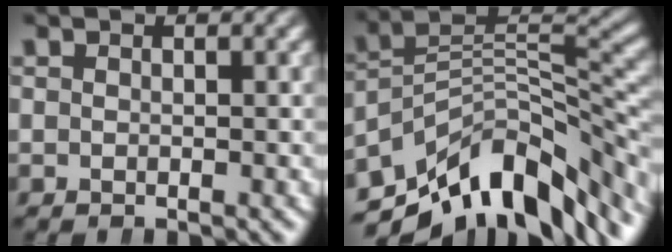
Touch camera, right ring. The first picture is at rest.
{"total": 16.0, "force": [-6.6, 9.4, 11.1], "torque": [-0.164, -0.032, -0.091]}